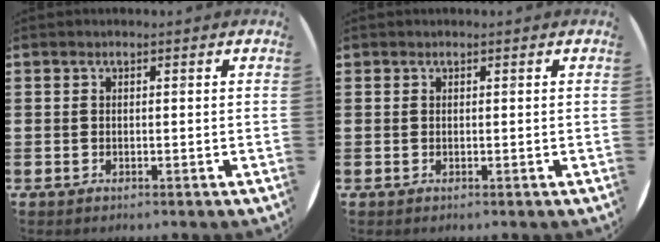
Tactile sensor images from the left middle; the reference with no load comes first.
{"total": 0.0}